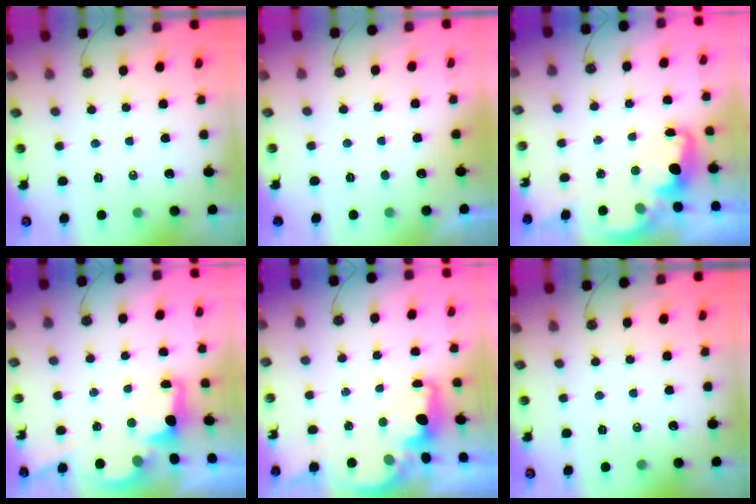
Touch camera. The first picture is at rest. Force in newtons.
{"total": 0.7, "press": 0.2, "slide": 0.7}
{"total": 2.4, "press": 2.3, "slide": 0.7}
{"total": 2.7, "press": 2.5, "slide": 0.8}
{"total": 2.2, "press": 2.0, "slide": 0.7}
{"total": 0.0}